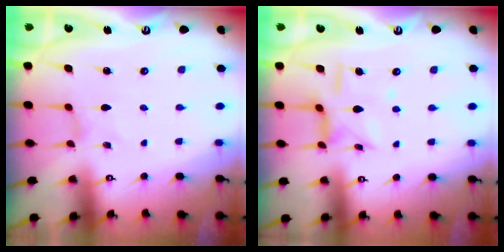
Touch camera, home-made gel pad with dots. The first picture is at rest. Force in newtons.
{"total": 10.2, "press": 10.2, "slide": 0.8}